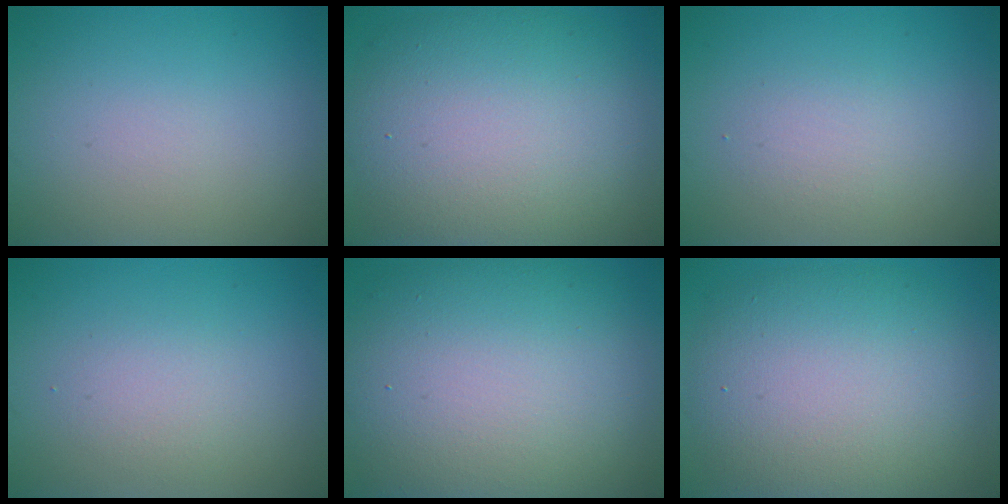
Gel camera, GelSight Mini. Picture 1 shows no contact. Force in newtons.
{"total": 11.9, "press": 11.8, "slide": 0.7}
{"total": 1.6, "press": 1.6, "slide": 0.1}
{"total": 1.9, "press": 1.9, "slide": 0.1}
{"total": 14.2, "press": 14.1, "slide": 1.2}
{"total": 10.4, "press": 10.4, "slide": 0.2}